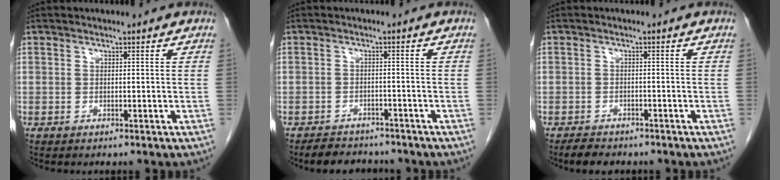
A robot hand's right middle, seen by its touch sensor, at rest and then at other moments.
{"total": 5.0, "force": [-4.5, 2.0, 1.0], "torque": [-0.017, -0.004, -0.067]}
{"total": 3.1, "force": [-2.7, 1.3, 1.0], "torque": [-0.024, -0.003, -0.041]}